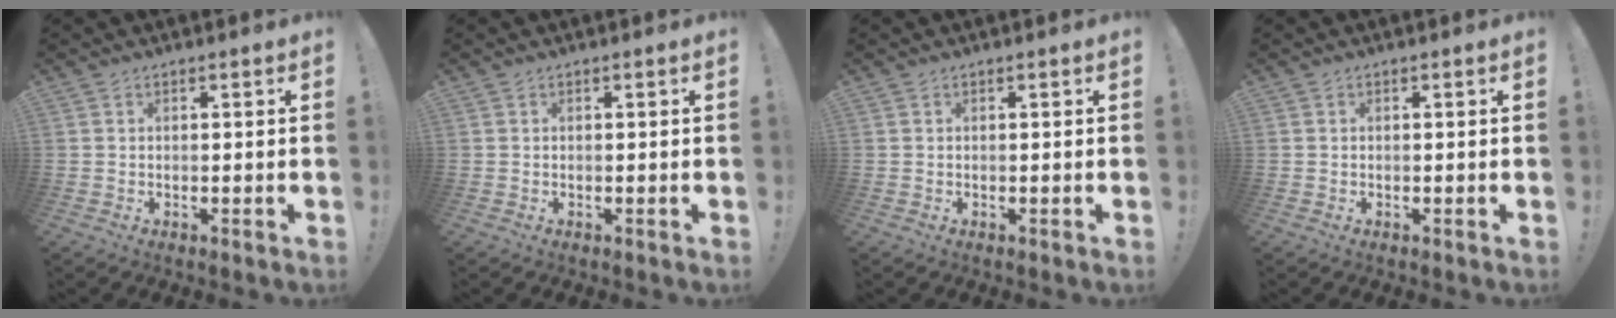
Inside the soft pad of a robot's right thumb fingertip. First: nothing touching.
{"total": 0.0}
{"total": 0.0}
{"total": 0.0}